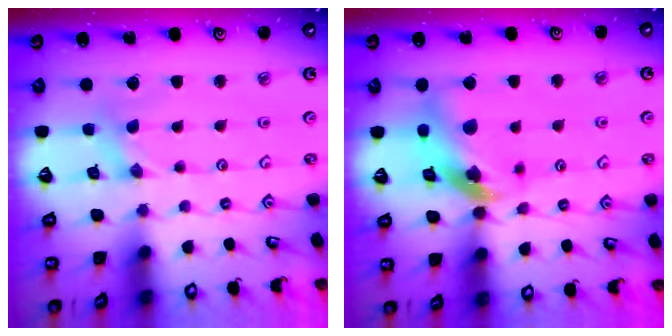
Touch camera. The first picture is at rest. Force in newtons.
{"total": 13.1, "press": 13.0, "slide": 1.8}